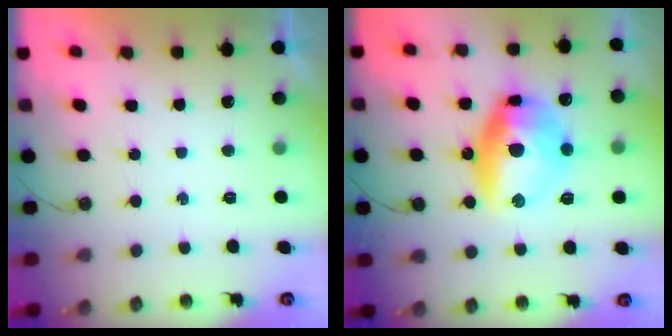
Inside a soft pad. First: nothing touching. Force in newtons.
{"total": 14.8, "press": 14.7, "slide": 1.7}